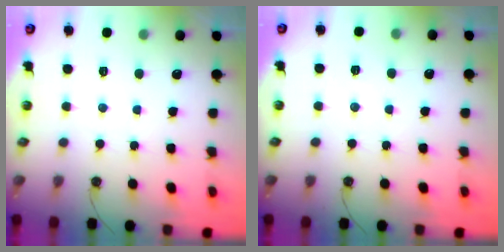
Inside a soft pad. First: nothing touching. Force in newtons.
{"total": 5.3, "press": 3.1, "slide": 4.3}